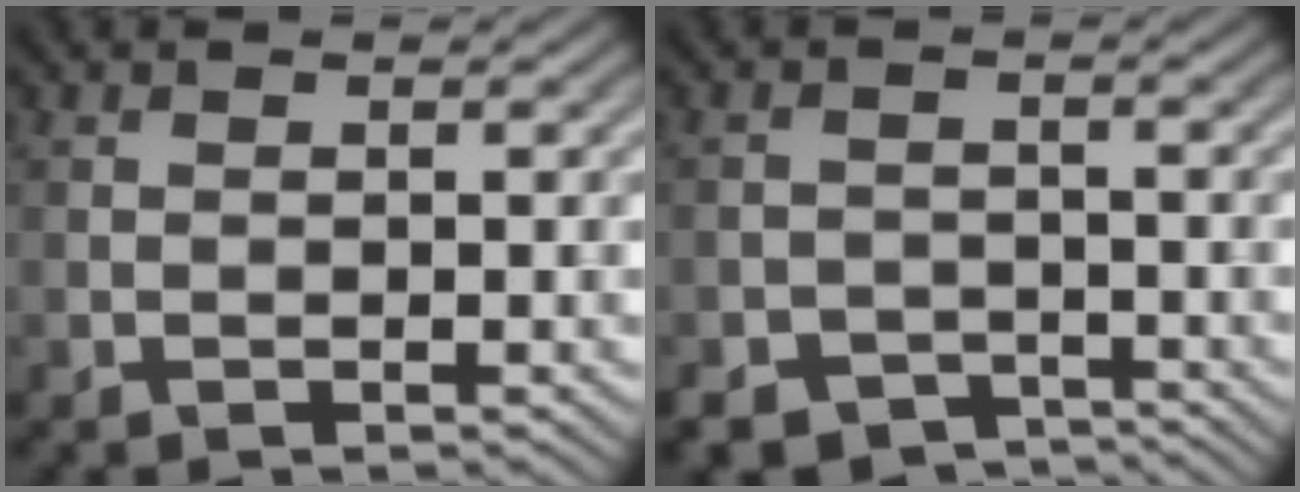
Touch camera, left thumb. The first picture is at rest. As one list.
[{"total": 5.1, "force": [-4.0, 3.0, 1.2], "torque": [-0.017, -0.006, -0.066]}]